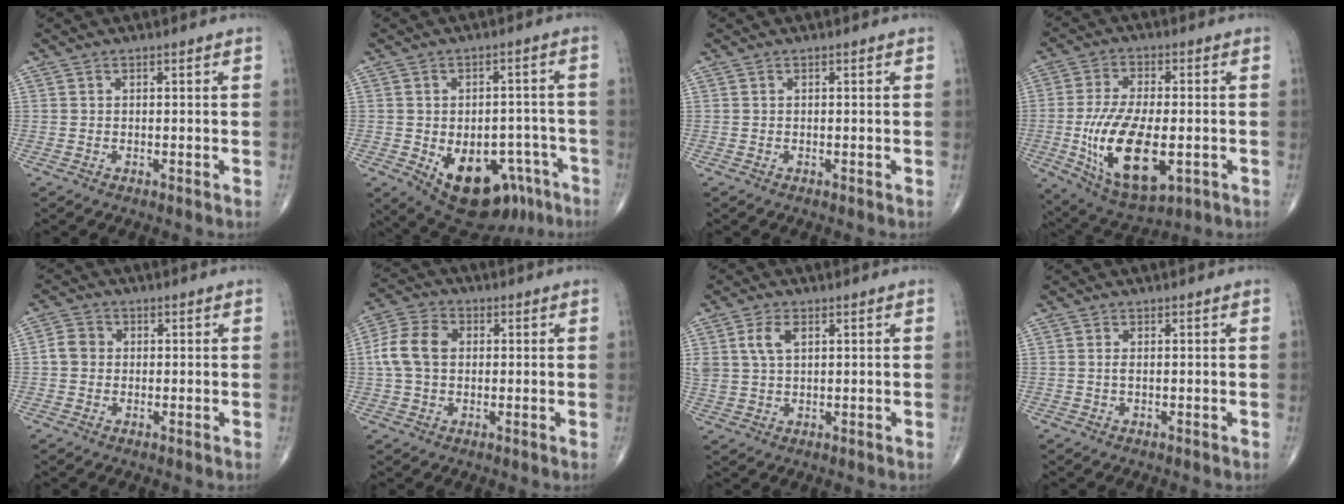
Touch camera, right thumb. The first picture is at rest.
{"total": 16.7, "force": [-8.1, 9.8, 10.8], "torque": [-0.125, 0.033, -0.100]}
{"total": 0.0}
{"total": 17.5, "force": [-3.6, 8.2, 15.0], "torque": [-0.275, -0.008, -0.046]}
{"total": 3.5, "force": [-0.1, 3.2, 1.6], "torque": [-0.020, 0.009, -0.008]}
{"total": 8.8, "force": [0.8, 6.4, 6.0], "torque": [-0.116, 0.021, 0.007]}
{"total": 5.2, "force": [1.9, 3.0, 3.8], "torque": [-0.080, -0.001, 0.041]}
{"total": 0.8, "force": [0.0, 0.3, 0.7], "torque": [-0.017, -0.001, -0.001]}